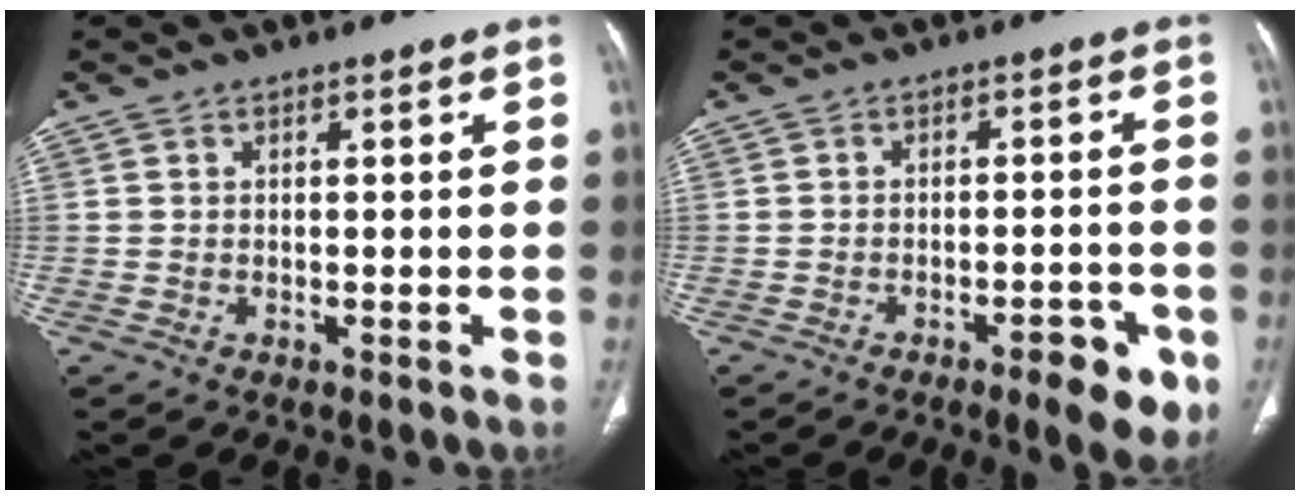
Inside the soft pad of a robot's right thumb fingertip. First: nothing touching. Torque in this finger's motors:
{"motor_torque": [1.00, 1.05, -0.23, -0.12, 0.02]}